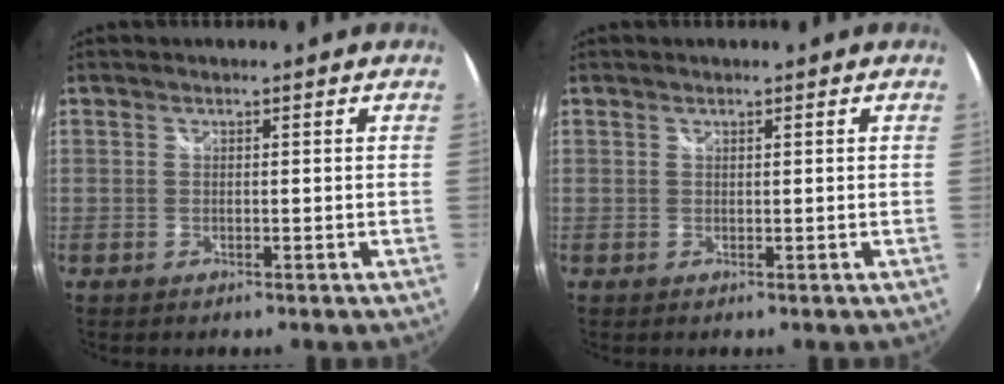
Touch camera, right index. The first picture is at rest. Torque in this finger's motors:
{"motor_torque": [-0.23, 0.34, 0.12, 0.01]}